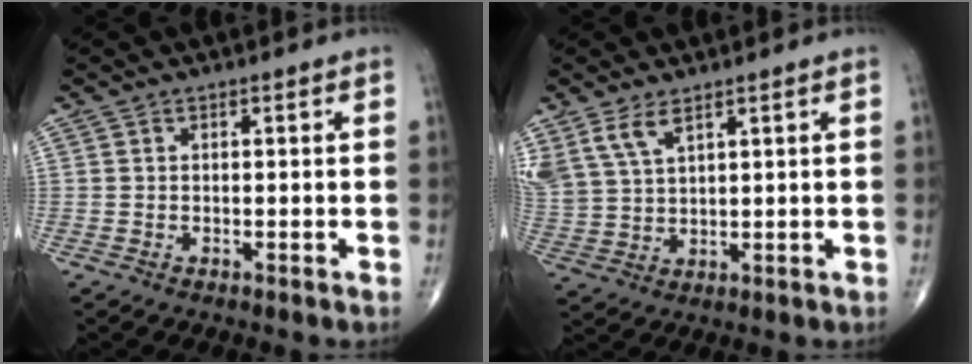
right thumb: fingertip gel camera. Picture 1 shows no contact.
{"total": 7.6, "force": [4.8, 3.4, 4.9], "torque": [-0.108, -0.010, 0.108]}